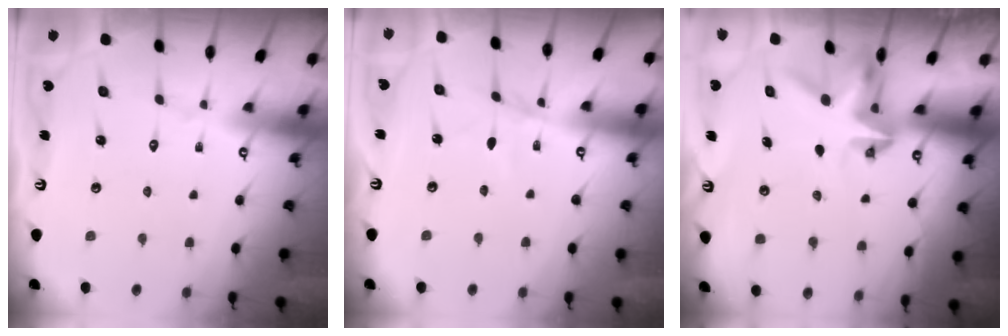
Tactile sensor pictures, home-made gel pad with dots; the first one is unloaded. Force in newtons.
{"total": 2.6, "press": 2.6, "slide": 0.3}
{"total": 3.8, "press": 3.8, "slide": 0.1}